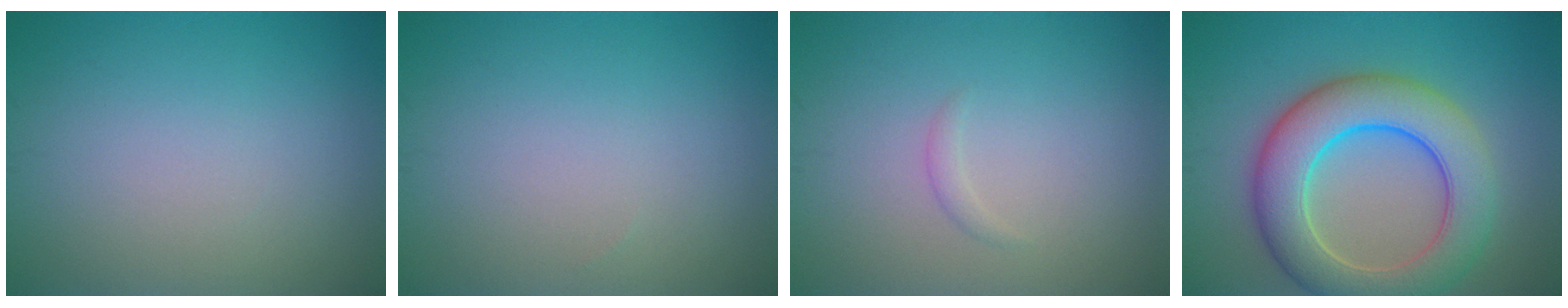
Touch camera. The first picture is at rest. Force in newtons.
{"total": 0.0}
{"total": 0.7, "press": 0.7, "slide": 0.0}
{"total": 9.1, "press": 9.1, "slide": 0.4}